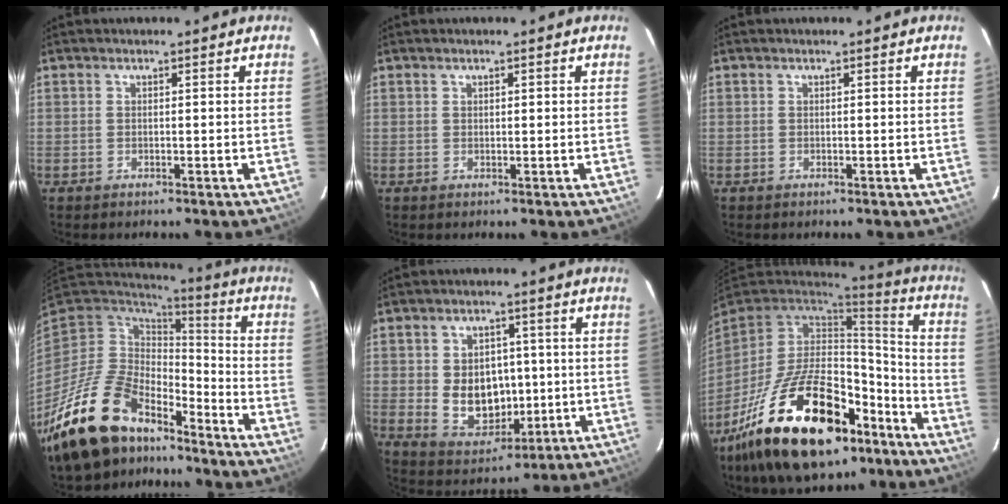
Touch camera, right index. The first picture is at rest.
{"total": 0.6, "force": [0.4, 0.3, 0.3], "torque": [-0.005, 0.003, 0.007]}
{"total": 0.0}
{"total": 20.3, "force": [-15.1, 9.2, 10.0], "torque": [-0.209, -0.021, -0.259]}
{"total": 10.6, "force": [-0.3, 8.3, 6.5], "torque": [-0.134, 0.002, 0.020]}
{"total": 30.7, "force": [-18.2, 14.8, 19.8], "torque": [-0.370, 0.002, -0.269]}